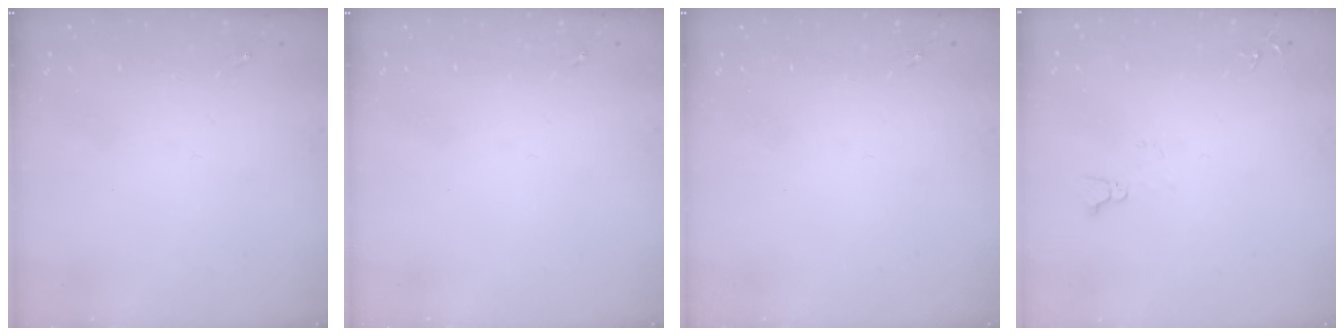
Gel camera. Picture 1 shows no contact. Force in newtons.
{"total": 0.0}
{"total": 0.0}
{"total": 4.1, "press": 4.1, "slide": 0.4}